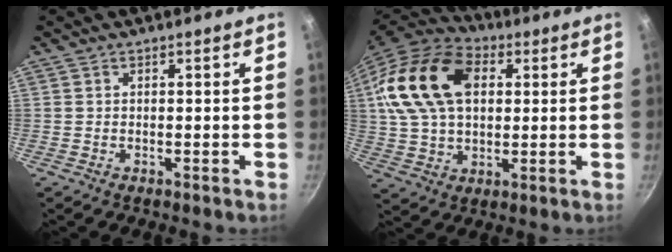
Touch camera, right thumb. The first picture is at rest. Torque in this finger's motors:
{"motor_torque": [1.77, 3.23, 1.13, -0.81, 0.21]}